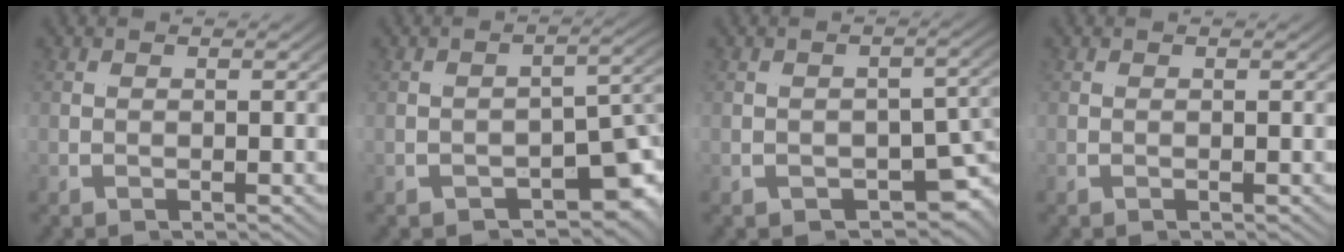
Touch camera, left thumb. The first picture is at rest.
{"total": 6.4, "force": [-2.2, 3.1, 5.1], "torque": [-0.085, -0.021, -0.016]}
{"total": 4.6, "force": [-1.1, 2.5, 3.7], "torque": [-0.055, -0.014, -0.007]}
{"total": 0.0}